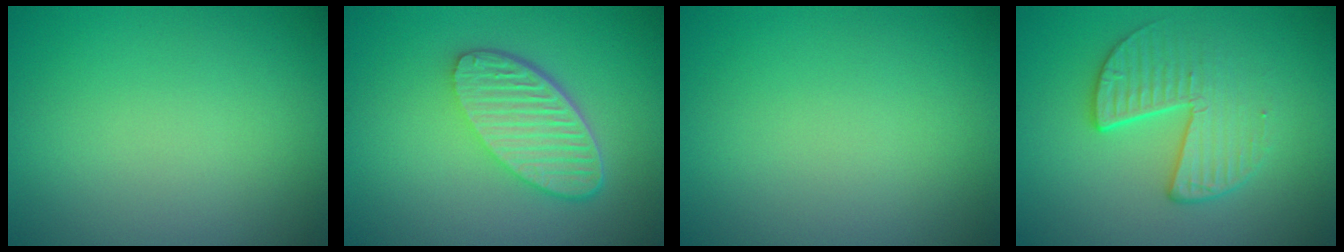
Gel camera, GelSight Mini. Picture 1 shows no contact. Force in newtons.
{"total": 5.6, "press": 4.0, "slide": 3.9}
{"total": 0.0}
{"total": 3.5, "press": 2.9, "slide": 2.0}